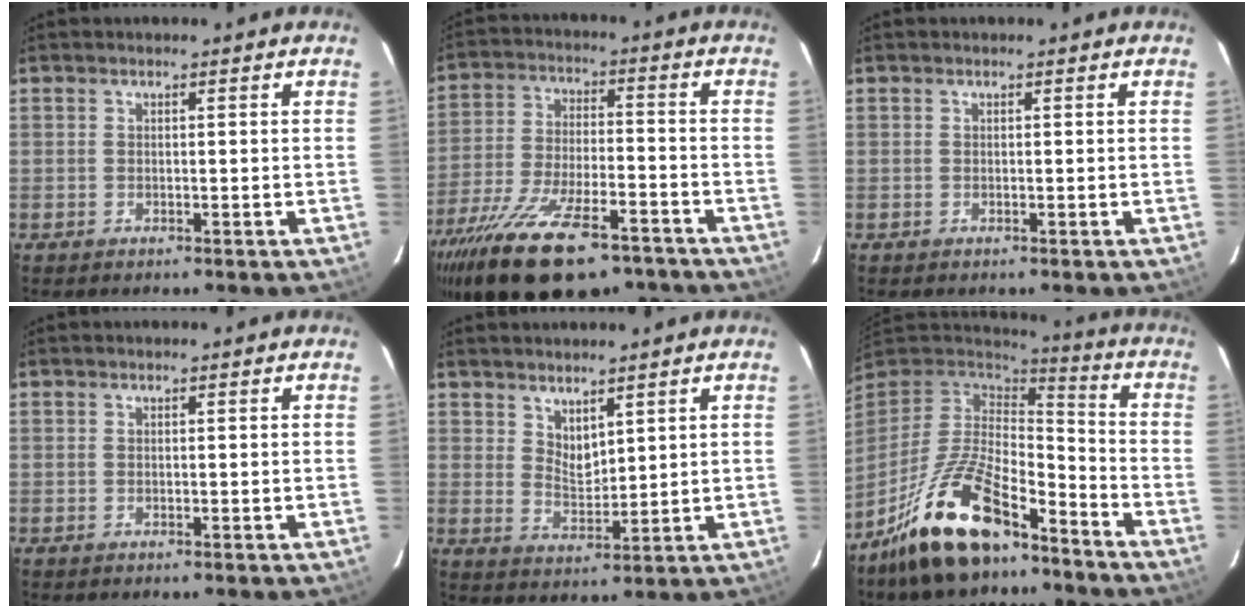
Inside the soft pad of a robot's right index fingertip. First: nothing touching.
{"total": 23.7, "force": [-16.6, 8.6, 14.6], "torque": [-0.288, -0.050, -0.265]}
{"total": 0.0}
{"total": 0.0}
{"total": 4.4, "force": [3.5, 1.9, 2.0], "torque": [-0.030, -0.006, 0.066]}
{"total": 19.6, "force": [-13.4, 7.3, 12.2], "torque": [-0.248, -0.013, -0.240]}